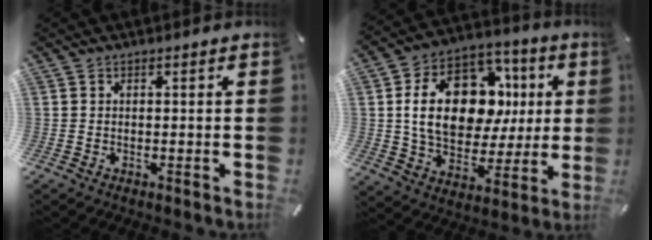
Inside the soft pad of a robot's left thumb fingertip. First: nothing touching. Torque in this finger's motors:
{"motor_torque": [1.48, 1.88, 1.54, -1.23, 0.72]}